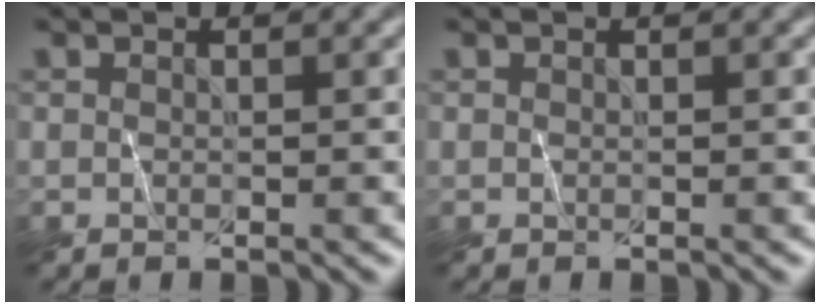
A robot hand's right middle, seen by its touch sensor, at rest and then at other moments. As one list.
[{"total": 0.0}]